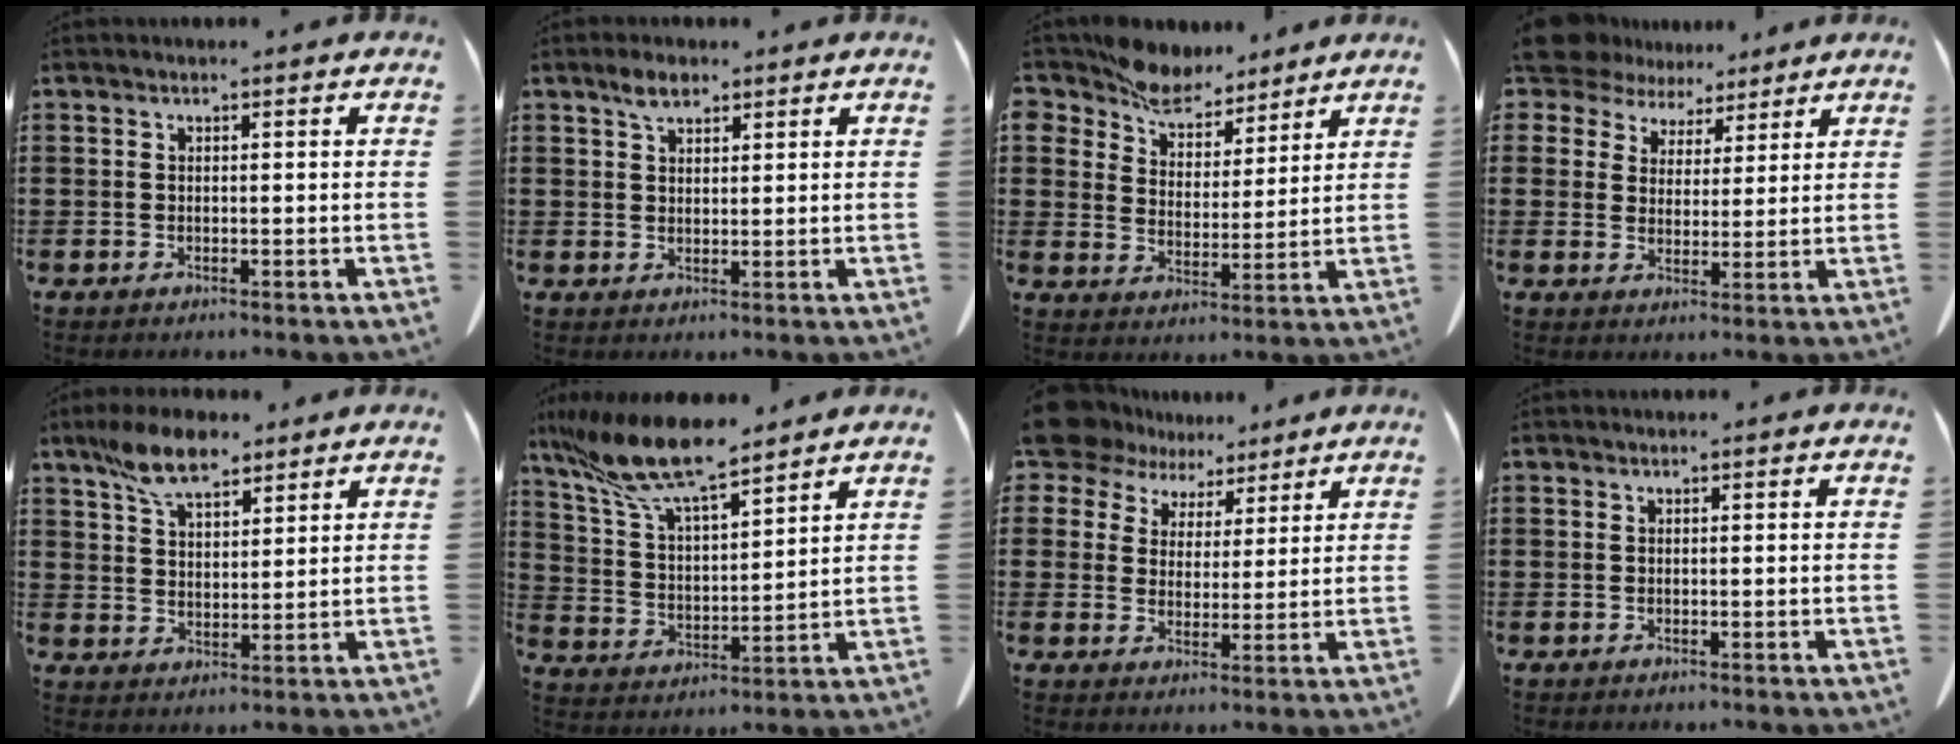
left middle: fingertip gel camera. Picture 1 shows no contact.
{"total": 3.1, "force": [2.3, 1.5, 1.6], "torque": [-0.027, 0.002, 0.040]}
{"total": 7.9, "force": [7.2, 3.2, 1.2], "torque": [-0.064, -0.034, 0.134]}
{"total": 6.7, "force": [5.9, 3.0, 0.9], "torque": [-0.052, -0.014, 0.112]}
{"total": 8.6, "force": [6.5, 3.4, 4.5], "torque": [-0.100, -0.003, 0.120]}
{"total": 11.8, "force": [9.4, 1.6, 6.9], "torque": [-0.177, -0.046, 0.163]}
{"total": 9.3, "force": [7.4, 5.3, 1.9], "torque": [-0.086, -0.015, 0.145]}
{"total": 0.0}